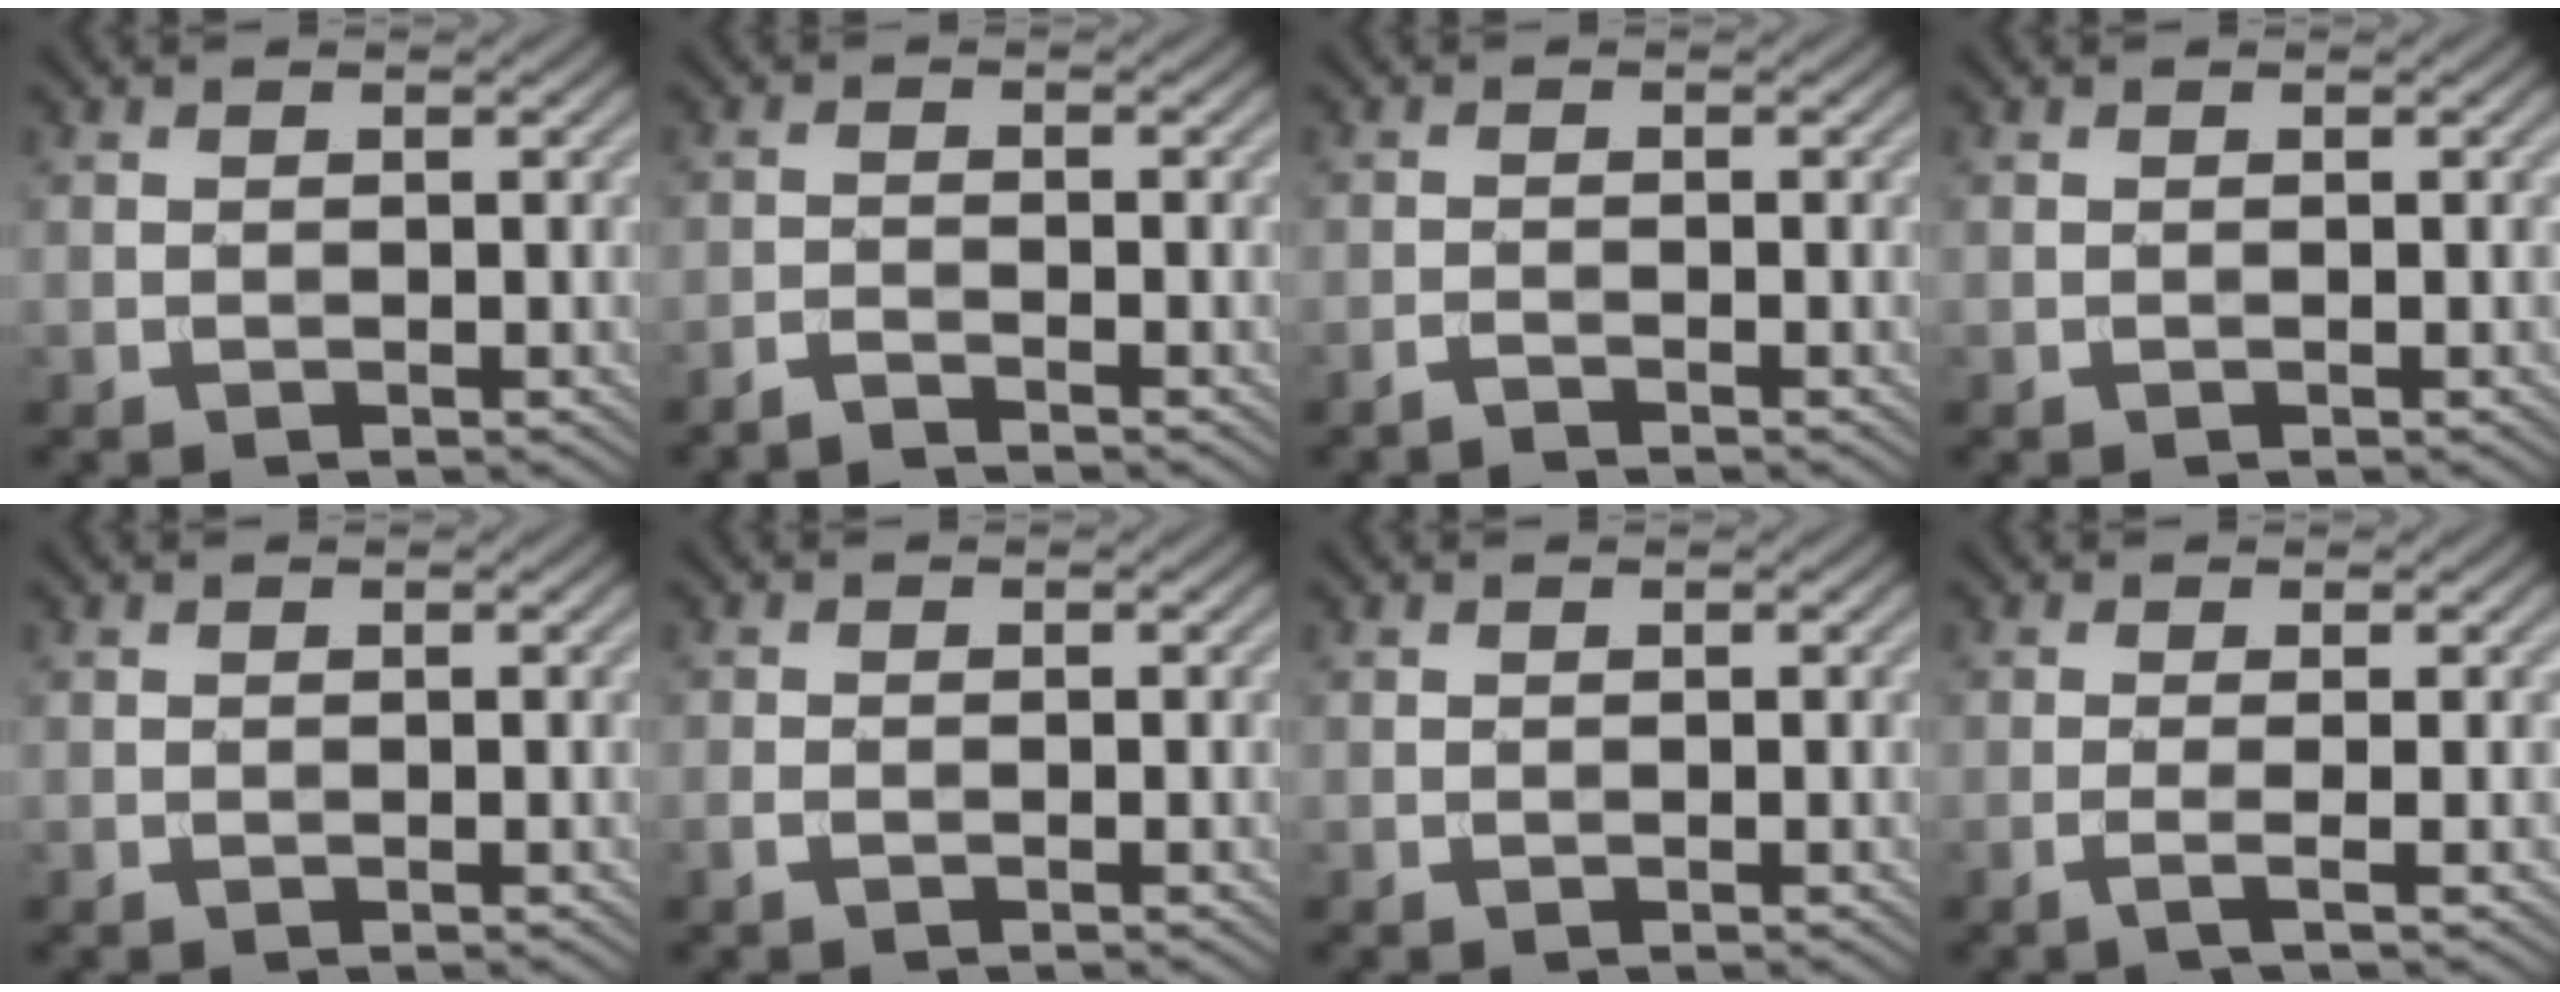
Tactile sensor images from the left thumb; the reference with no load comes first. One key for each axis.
{"total": 2.1, "fx": -1.9, "fy": 0.2, "fz": 0.9, "tx": -0.013, "ty": -0.004, "tz": -0.048}
{"total": 1.2, "fx": -1.1, "fy": 0.0, "fz": 0.5, "tx": -0.009, "ty": 0.000, "tz": -0.027}
{"total": 0.0}
{"total": 0.0}
{"total": 1.0, "fx": -0.6, "fy": 0.4, "fz": 0.6, "tx": -0.017, "ty": -0.001, "tz": -0.013}
{"total": 0.0}
{"total": 1.9, "fx": -0.4, "fy": 0.2, "fz": 1.8, "tx": -0.031, "ty": 0.002, "tz": -0.019}